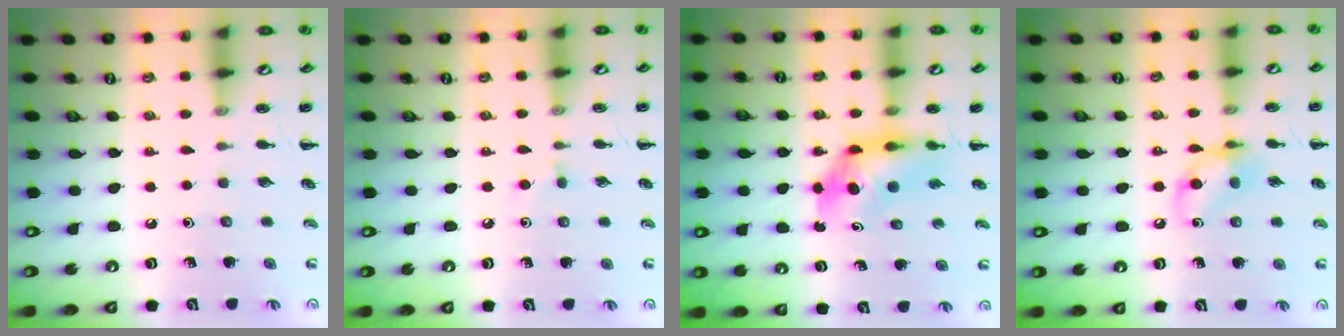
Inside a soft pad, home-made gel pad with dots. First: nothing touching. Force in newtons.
{"total": 3.7, "press": 3.4, "slide": 1.6}
{"total": 5.5, "press": 5.4, "slide": 1.0}
{"total": 10.2, "press": 10.1, "slide": 1.0}